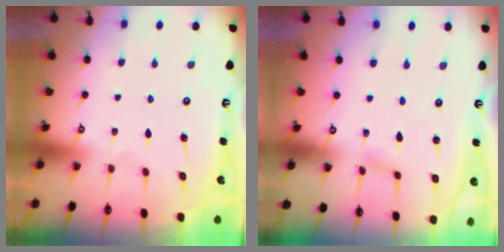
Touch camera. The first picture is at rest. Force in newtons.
{"total": 1.1, "press": 1.1, "slide": 0.1}